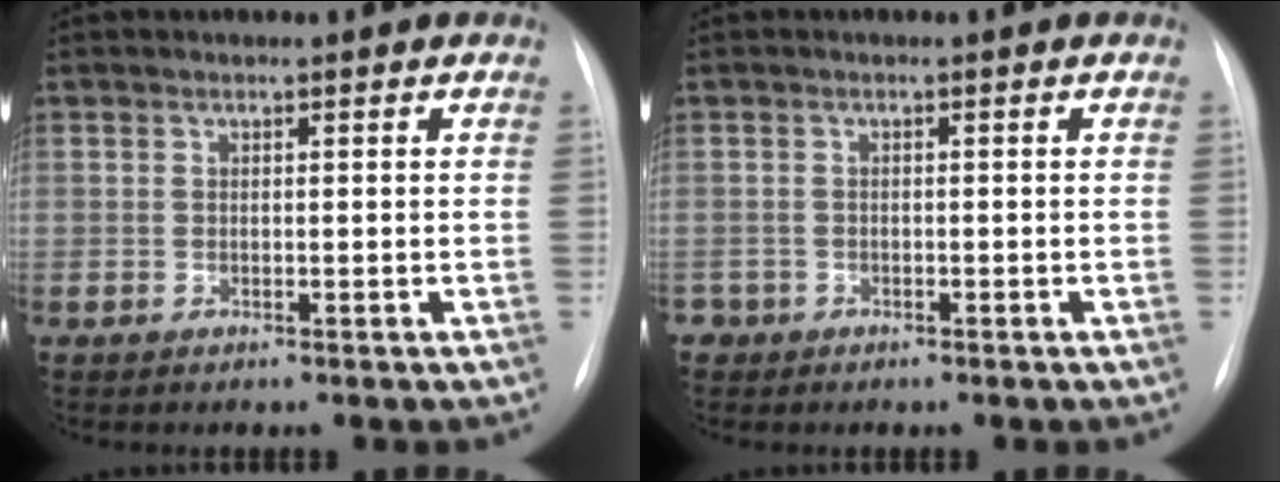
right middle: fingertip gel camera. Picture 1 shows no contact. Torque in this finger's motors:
{"motor_torque": [0.72, -0.76, 0.04, -0.02]}